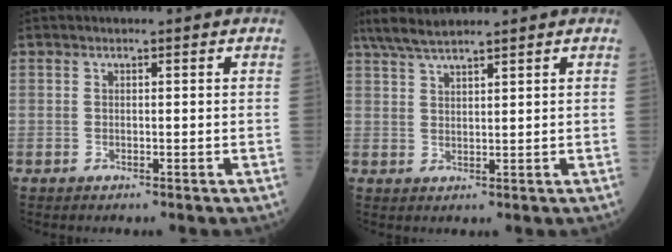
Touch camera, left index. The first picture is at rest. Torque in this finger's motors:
{"motor_torque": [0.34, -0.34, 0.08, 0.03]}